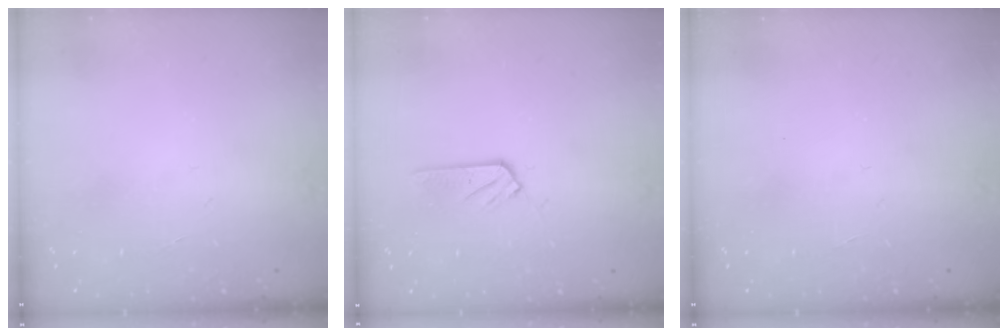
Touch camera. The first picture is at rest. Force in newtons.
{"total": 4.8, "press": 4.8, "slide": 0.4}
{"total": 0.0}